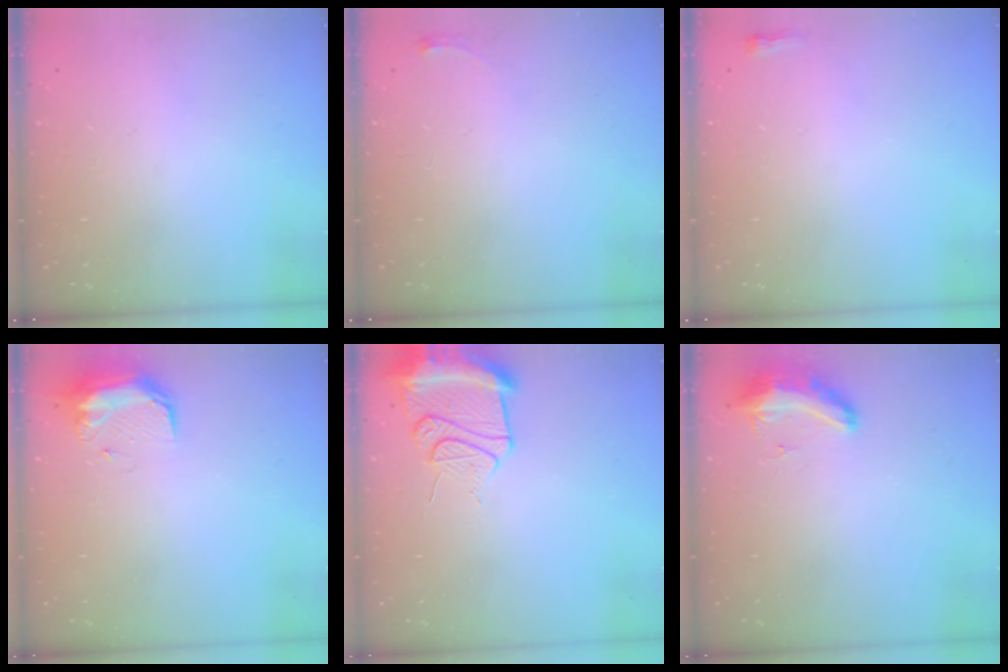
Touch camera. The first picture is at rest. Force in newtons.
{"total": 2.8, "press": 2.8, "slide": 0.4}
{"total": 2.2, "press": 2.2, "slide": 0.6}
{"total": 9.3, "press": 9.3, "slide": 0.7}
{"total": 12.9, "press": 12.8, "slide": 1.5}
{"total": 11.0, "press": 9.7, "slide": 5.3}